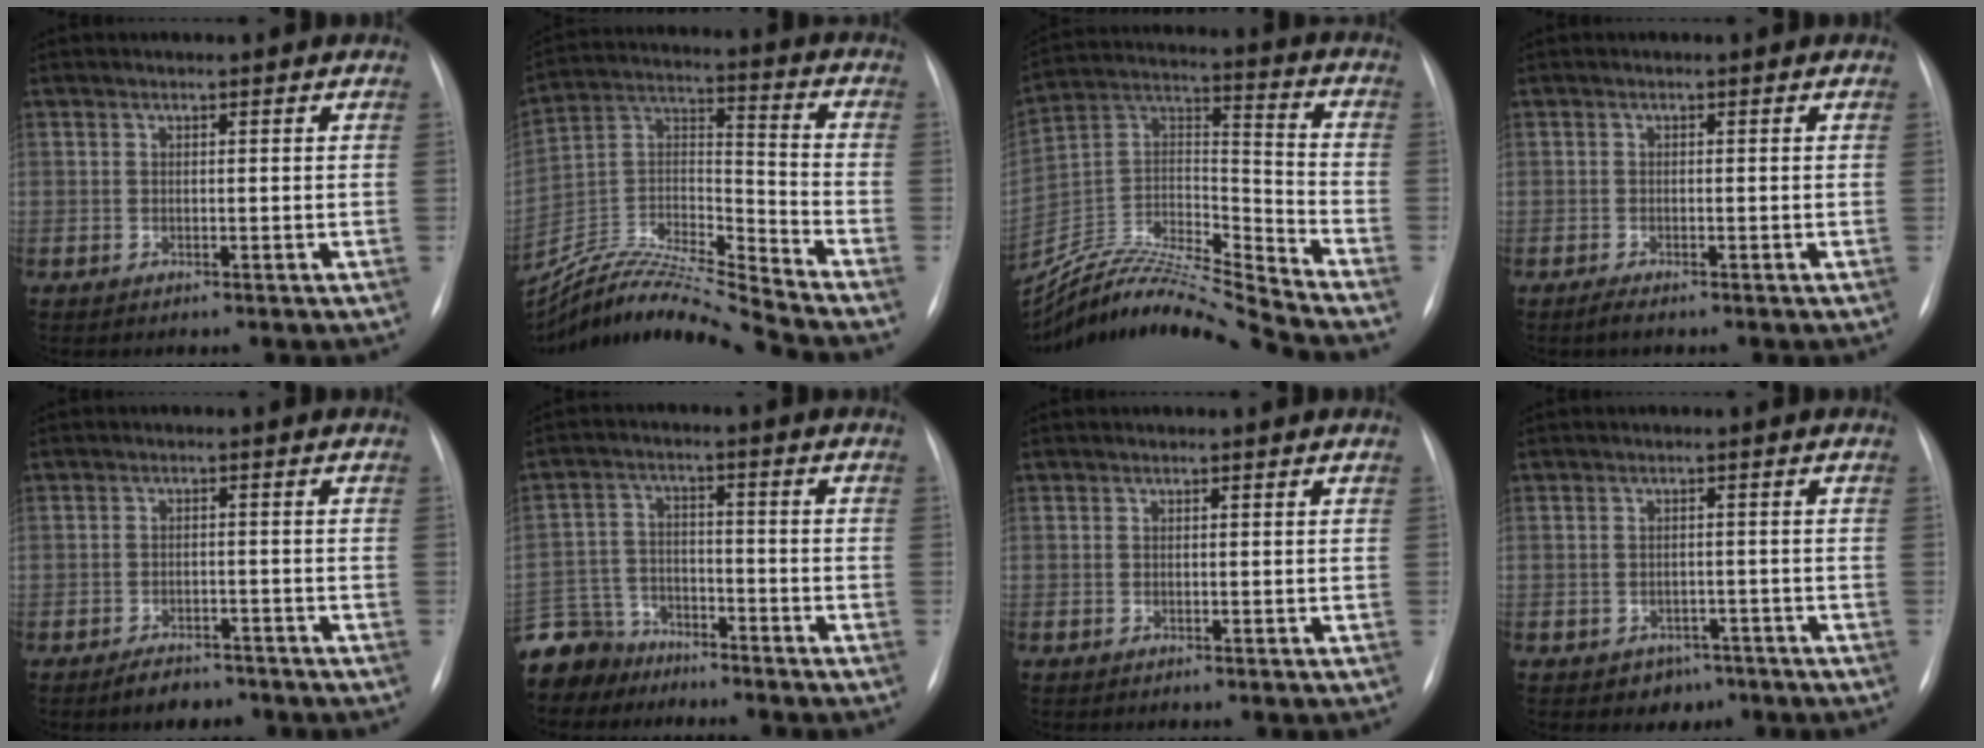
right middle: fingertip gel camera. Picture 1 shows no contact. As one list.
[{"total": 19.3, "force": [-18.2, -1.7, 6.1], "torque": [-0.125, 0.006, -0.329]}, {"total": 20.7, "force": [-19.6, -1.6, 6.4], "torque": [-0.130, 0.012, -0.346]}, {"total": 1.2, "force": [-0.9, 0.1, 0.7], "torque": [-0.021, -0.004, -0.019]}, {"total": 3.9, "force": [-3.2, 1.8, 1.3], "torque": [-0.025, 0.002, -0.043]}, {"total": 10.5, "force": [-9.1, 5.1, 0.9], "torque": [-0.040, 0.007, -0.170]}, {"total": 0.0}, {"total": 3.2, "force": [-2.1, 2.4, 0.6], "torque": [-0.003, 0.013, -0.019]}]